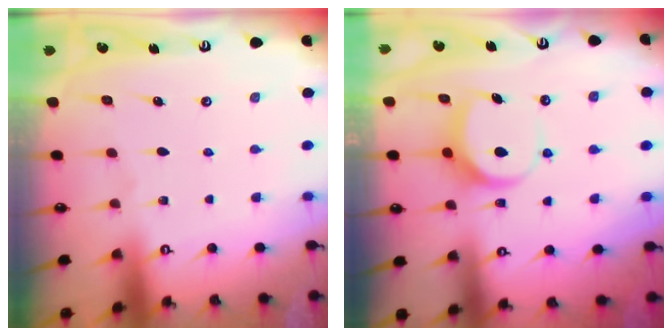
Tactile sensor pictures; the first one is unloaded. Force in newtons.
{"total": 7.9, "press": 7.9, "slide": 0.3}